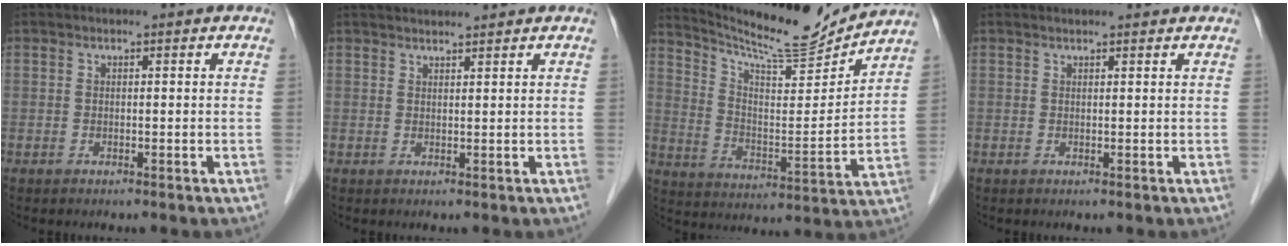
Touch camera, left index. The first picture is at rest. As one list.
[{"total": 5.4, "force": [5.1, 0.0, 1.6], "torque": [-0.021, 0.030, 0.078]}, {"total": 15.4, "force": [14.8, 0.4, 4.1], "torque": [-0.084, -0.023, 0.239]}, {"total": 3.1, "force": [3.0, 0.2, 0.7], "torque": [-0.011, 0.018, 0.037]}]